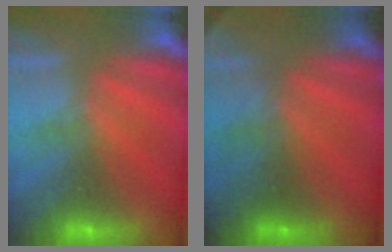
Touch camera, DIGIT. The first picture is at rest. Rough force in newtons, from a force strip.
{"total": 2.8}